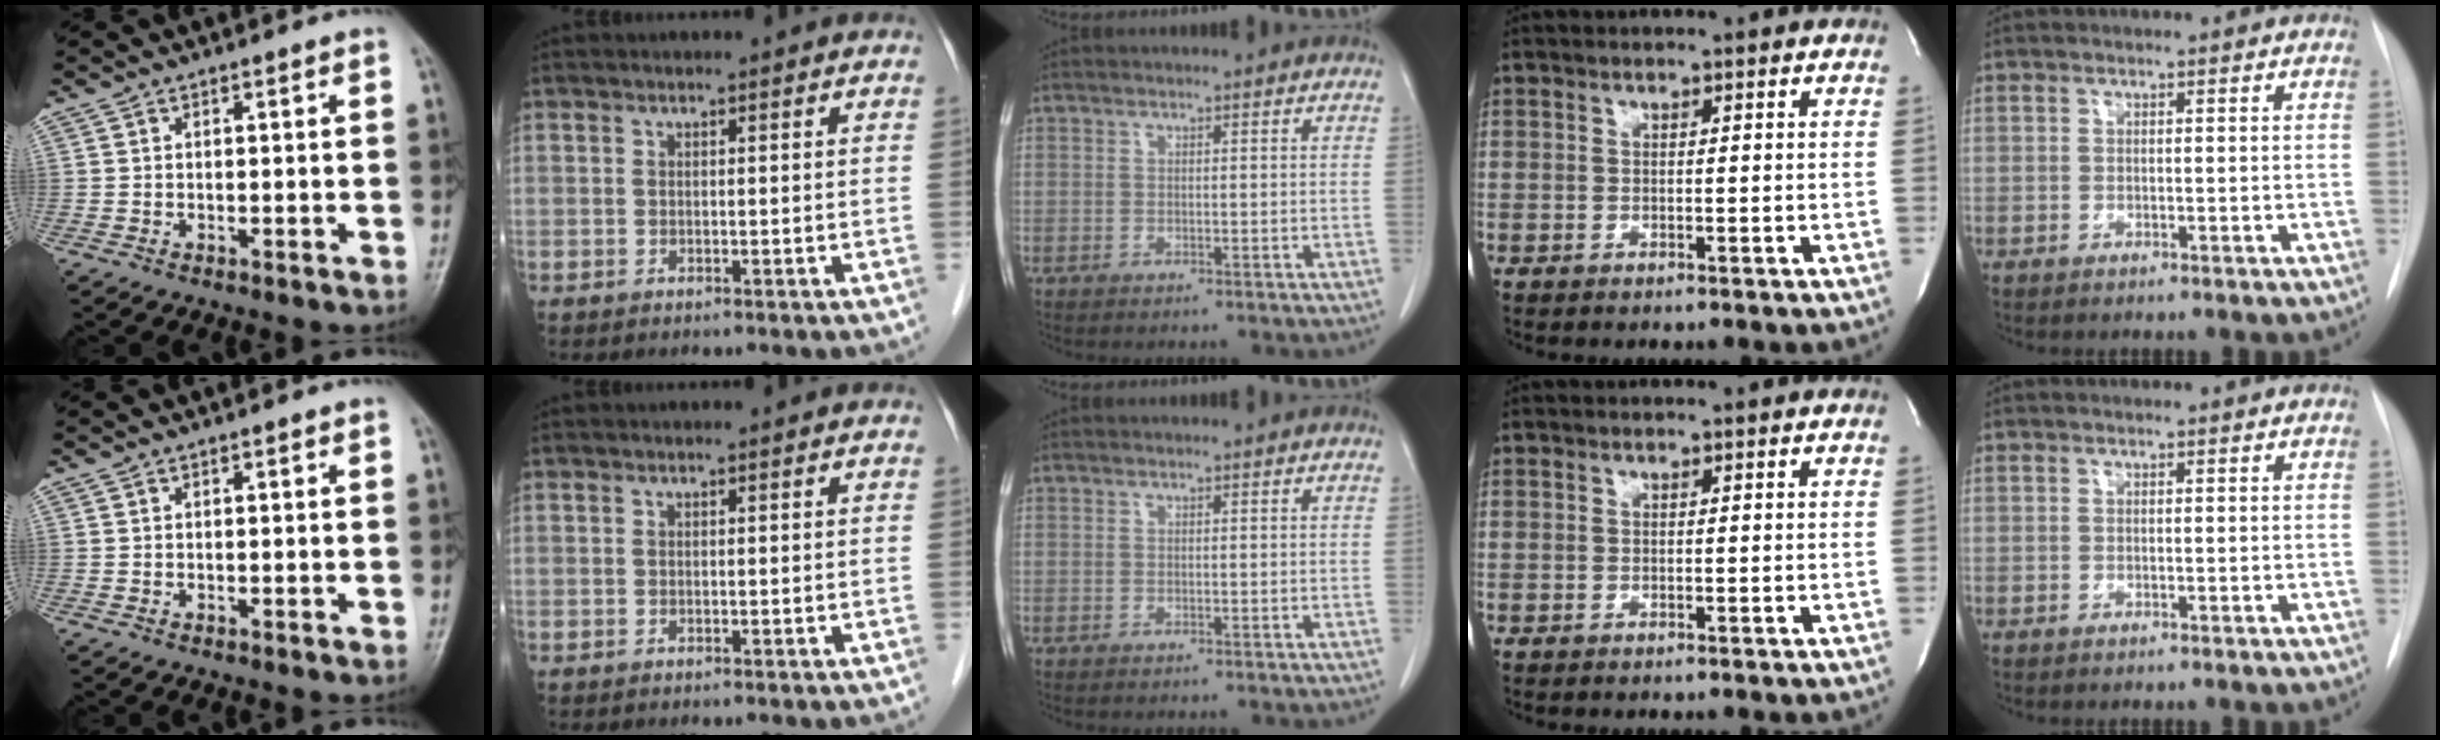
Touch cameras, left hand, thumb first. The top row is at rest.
{}